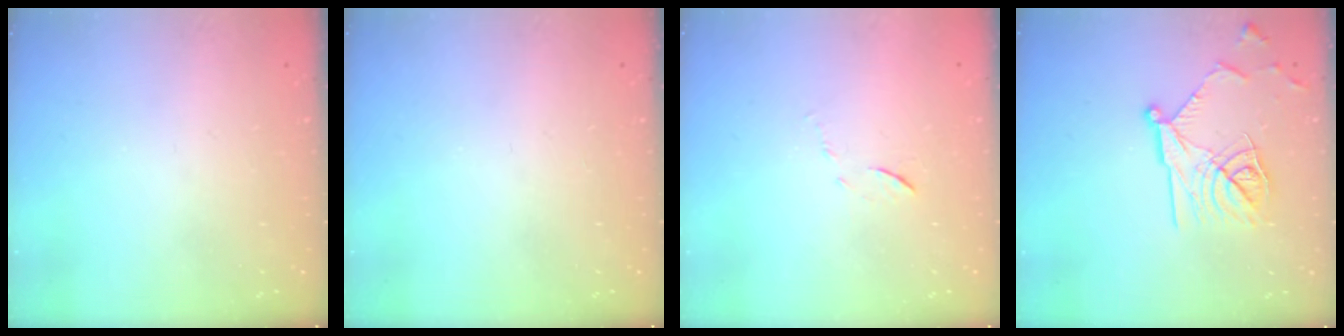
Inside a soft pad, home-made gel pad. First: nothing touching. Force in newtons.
{"total": 0.0}
{"total": 5.3, "press": 5.2, "slide": 0.4}
{"total": 16.1, "press": 16.1, "slide": 0.6}